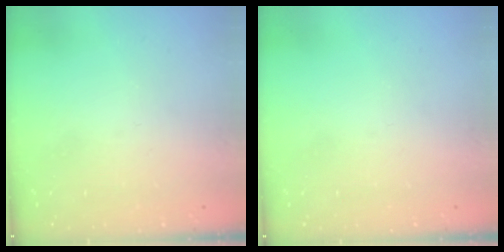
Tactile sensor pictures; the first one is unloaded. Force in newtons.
{"total": 0.0}